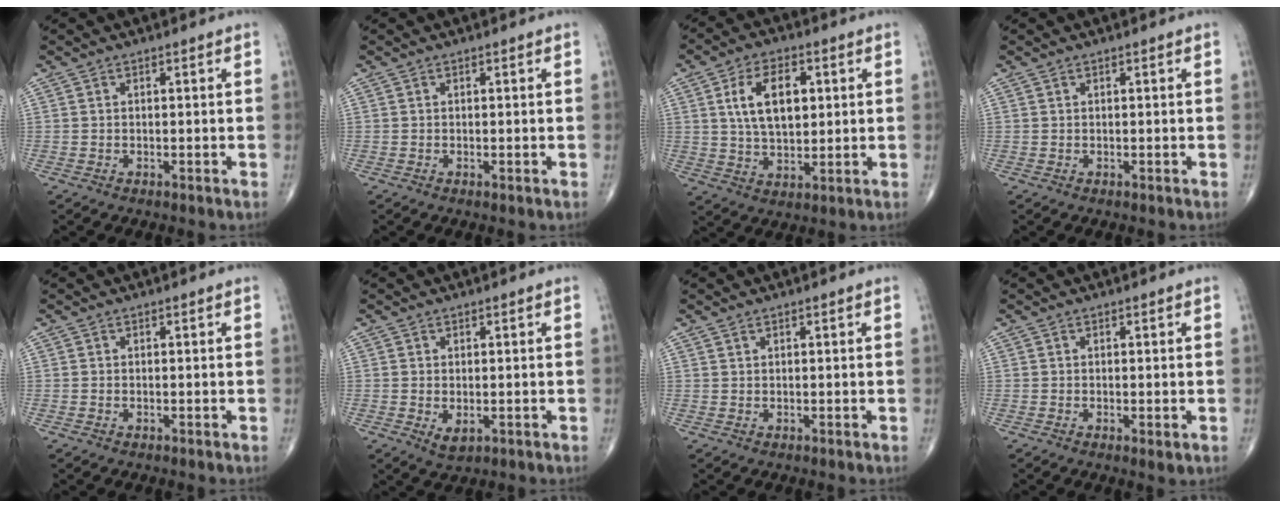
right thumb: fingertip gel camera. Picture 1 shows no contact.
{"total": 0.0}
{"total": 11.4, "force": [2.7, 6.5, 8.9], "torque": [-0.137, -0.004, 0.049]}
{"total": 0.0}
{"total": 0.0}
{"total": 2.6, "force": [-0.5, 1.5, 2.1], "torque": [-0.034, -0.006, 0.000]}
{"total": 0.5, "force": [0.4, 0.2, 0.2], "torque": [-0.005, -0.001, 0.009]}
{"total": 1.5, "force": [-0.3, 0.4, 1.4], "torque": [-0.026, -0.007, -0.003]}